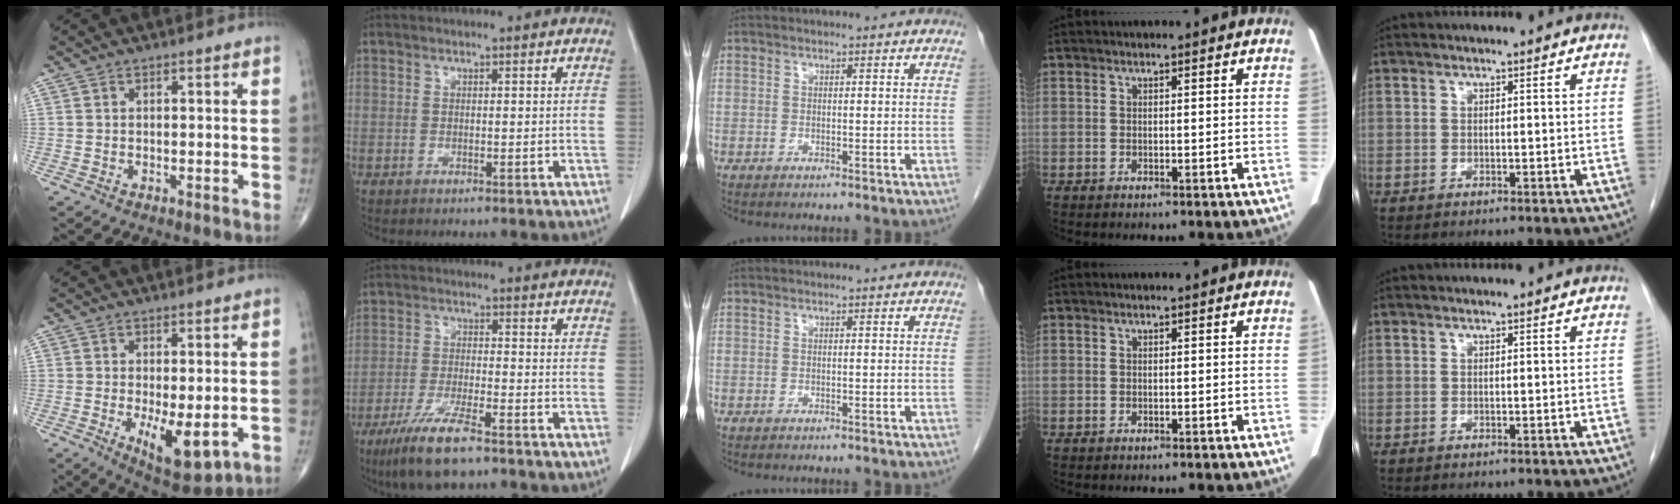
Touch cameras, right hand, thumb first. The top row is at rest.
{"thumb": {"total": 9.1, "force": [-2.1, 3.5, 8.1], "torque": [-0.118, -0.021, -0.022]}, "index": {"total": 9.1, "force": [-6.4, 1.2, 6.4], "torque": [-0.125, -0.022, -0.113]}}